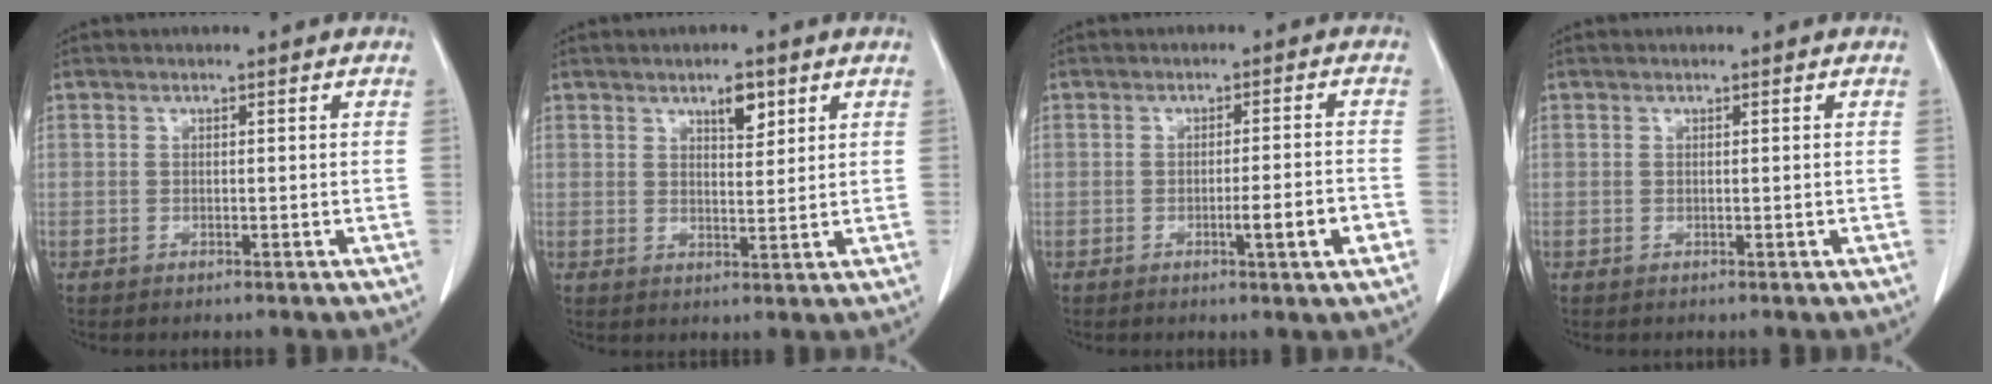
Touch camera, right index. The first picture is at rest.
{"total": 3.8, "force": [2.3, 1.3, 2.7], "torque": [-0.041, -0.003, 0.037]}
{"total": 4.9, "force": [-1.9, -0.1, 4.6], "torque": [-0.062, -0.005, -0.027]}
{"total": 0.0}